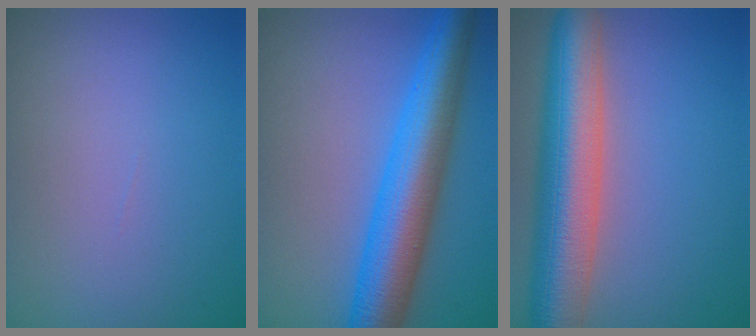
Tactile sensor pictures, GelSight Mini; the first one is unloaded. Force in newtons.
{"total": 8.8, "press": 8.8, "slide": 0.2}
{"total": 9.8, "press": 9.8, "slide": 0.6}